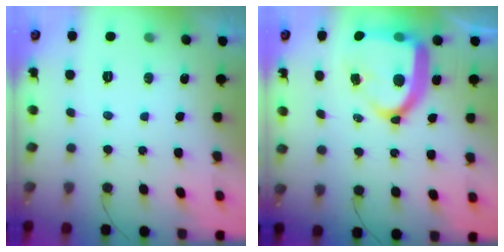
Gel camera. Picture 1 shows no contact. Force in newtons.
{"total": 19.3, "press": 19.2, "slide": 1.9}